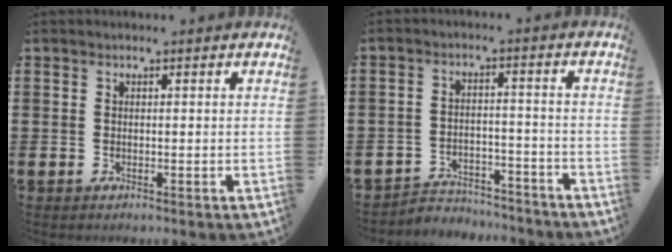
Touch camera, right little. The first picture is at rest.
{"total": 3.6, "force": [-3.5, 0.9, 0.1], "torque": [-0.009, 0.007, -0.075]}